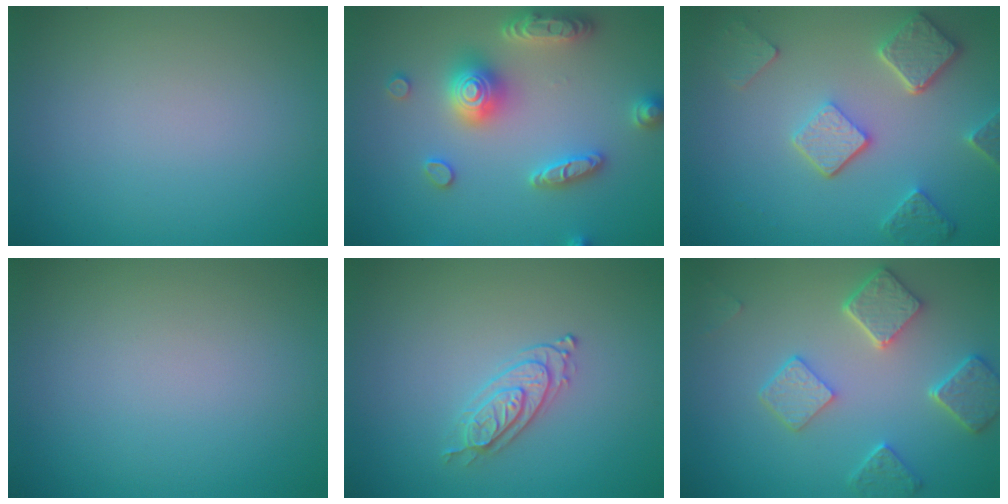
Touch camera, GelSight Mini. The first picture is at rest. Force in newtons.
{"total": 5.4, "press": 5.3, "slide": 0.9}
{"total": 5.1, "press": 4.0, "slide": 3.2}
{"total": 0.0}
{"total": 2.2, "press": 2.0, "slide": 0.7}
{"total": 4.9, "press": 3.9, "slide": 3.0}